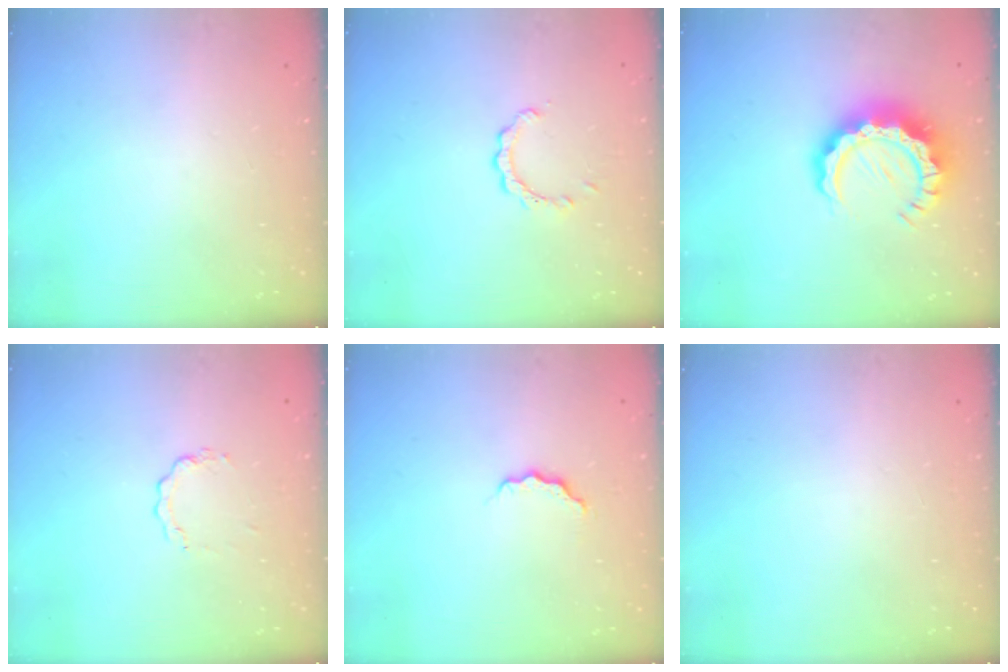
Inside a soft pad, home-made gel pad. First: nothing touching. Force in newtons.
{"total": 2.3, "press": 2.3, "slide": 0.3}
{"total": 12.1, "press": 12.1, "slide": 1.1}
{"total": 3.3, "press": 3.3, "slide": 0.3}
{"total": 4.3, "press": 4.3, "slide": 0.4}
{"total": 0.0}